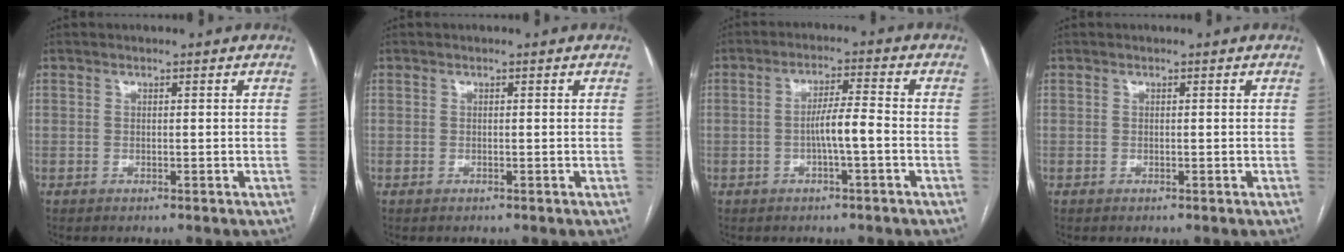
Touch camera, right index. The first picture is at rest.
{"total": 0.0}
{"total": 4.8, "force": [-1.3, 0.1, 4.6], "torque": [-0.083, 0.009, -0.022]}
{"total": 0.0}